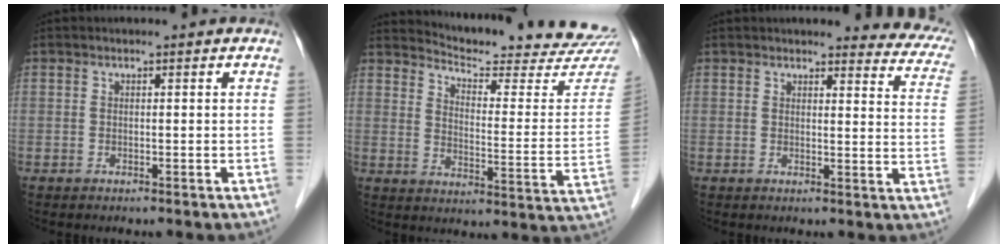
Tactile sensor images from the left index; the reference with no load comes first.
{"total": 21.0, "force": [20.4, 1.1, 4.7], "torque": [-0.068, -0.110, 0.245]}
{"total": 11.0, "force": [10.3, 2.2, 3.0], "torque": [0.003, -0.049, 0.076]}